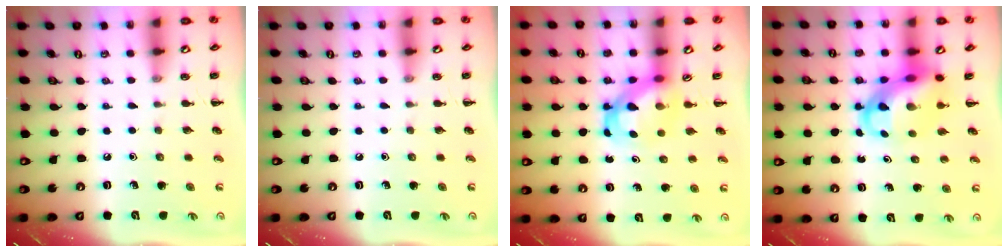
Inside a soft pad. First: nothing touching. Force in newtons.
{"total": 0.0}
{"total": 5.4, "press": 5.2, "slide": 1.3}
{"total": 10.4, "press": 10.1, "slide": 2.7}